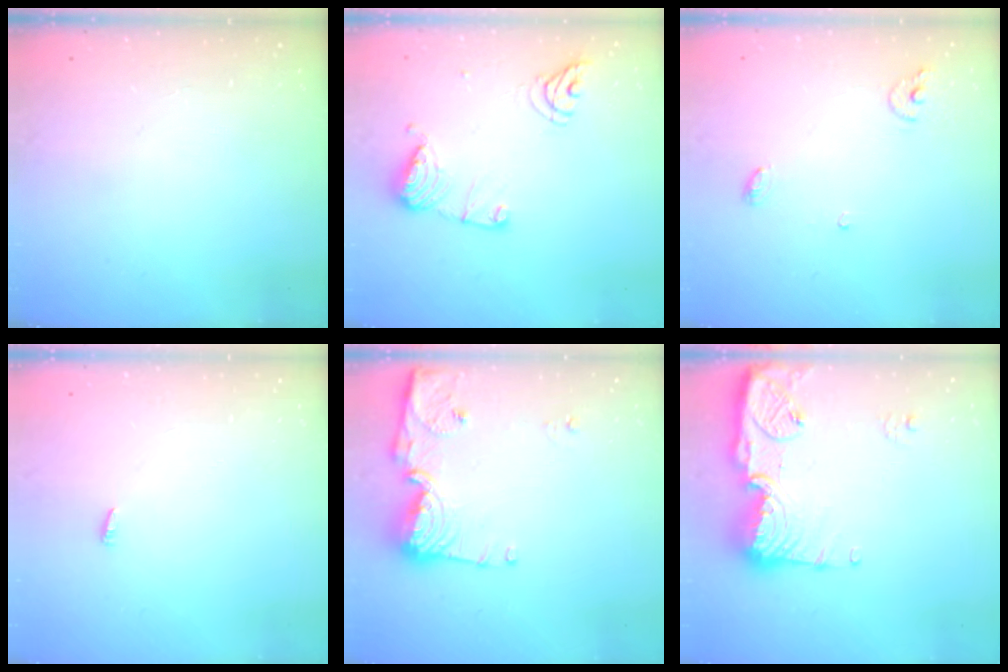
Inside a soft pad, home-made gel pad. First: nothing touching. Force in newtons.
{"total": 11.3, "press": 11.2, "slide": 0.9}
{"total": 5.0, "press": 5.0, "slide": 0.4}
{"total": 2.1, "press": 1.9, "slide": 0.7}
{"total": 11.7, "press": 11.6, "slide": 1.1}
{"total": 15.8, "press": 15.7, "slide": 1.4}